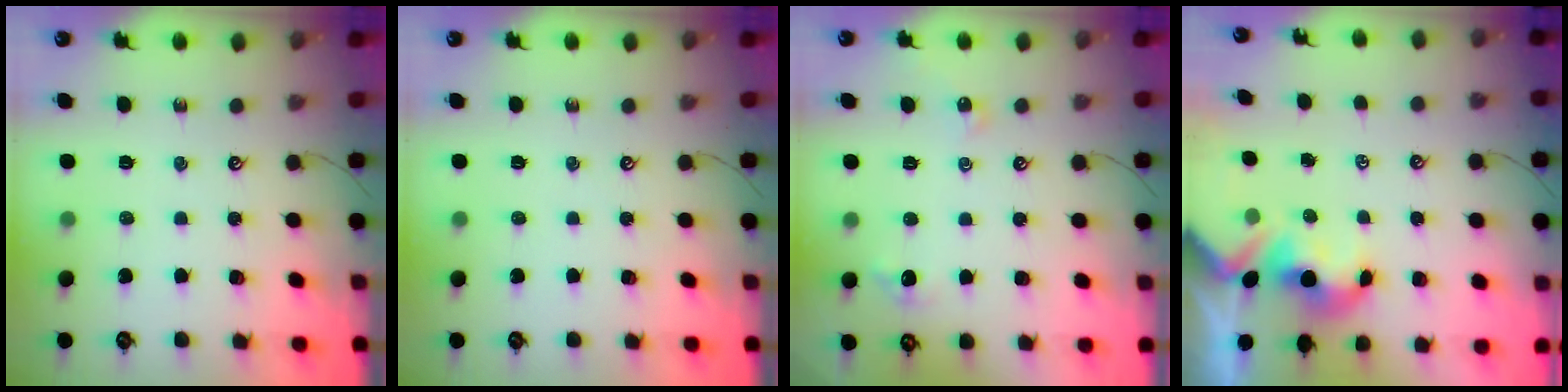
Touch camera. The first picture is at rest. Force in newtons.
{"total": 0.0}
{"total": 2.7, "press": 2.6, "slide": 0.5}
{"total": 1.3, "press": 1.2, "slide": 0.6}